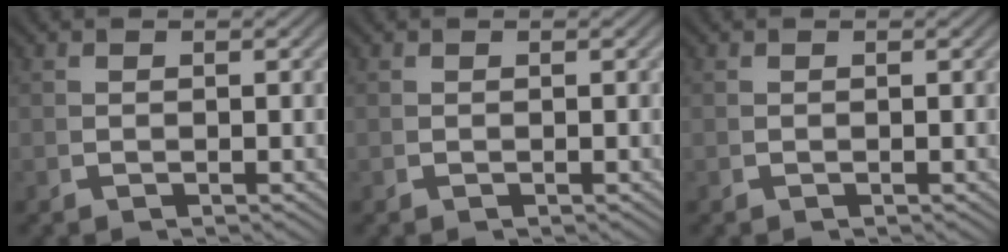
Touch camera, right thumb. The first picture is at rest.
{"total": 0.0}
{"total": 0.0}